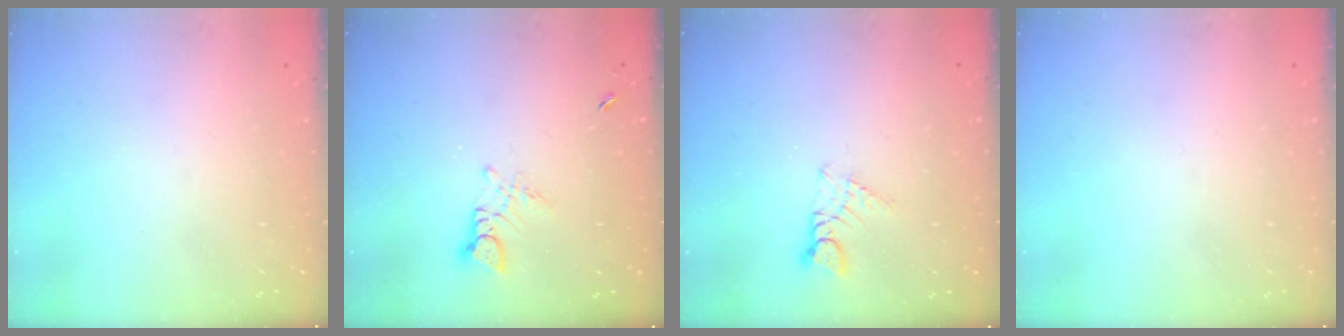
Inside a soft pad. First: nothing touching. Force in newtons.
{"total": 3.0, "press": 2.9, "slide": 0.3}
{"total": 1.1, "press": 1.1, "slide": 0.1}
{"total": 0.0}